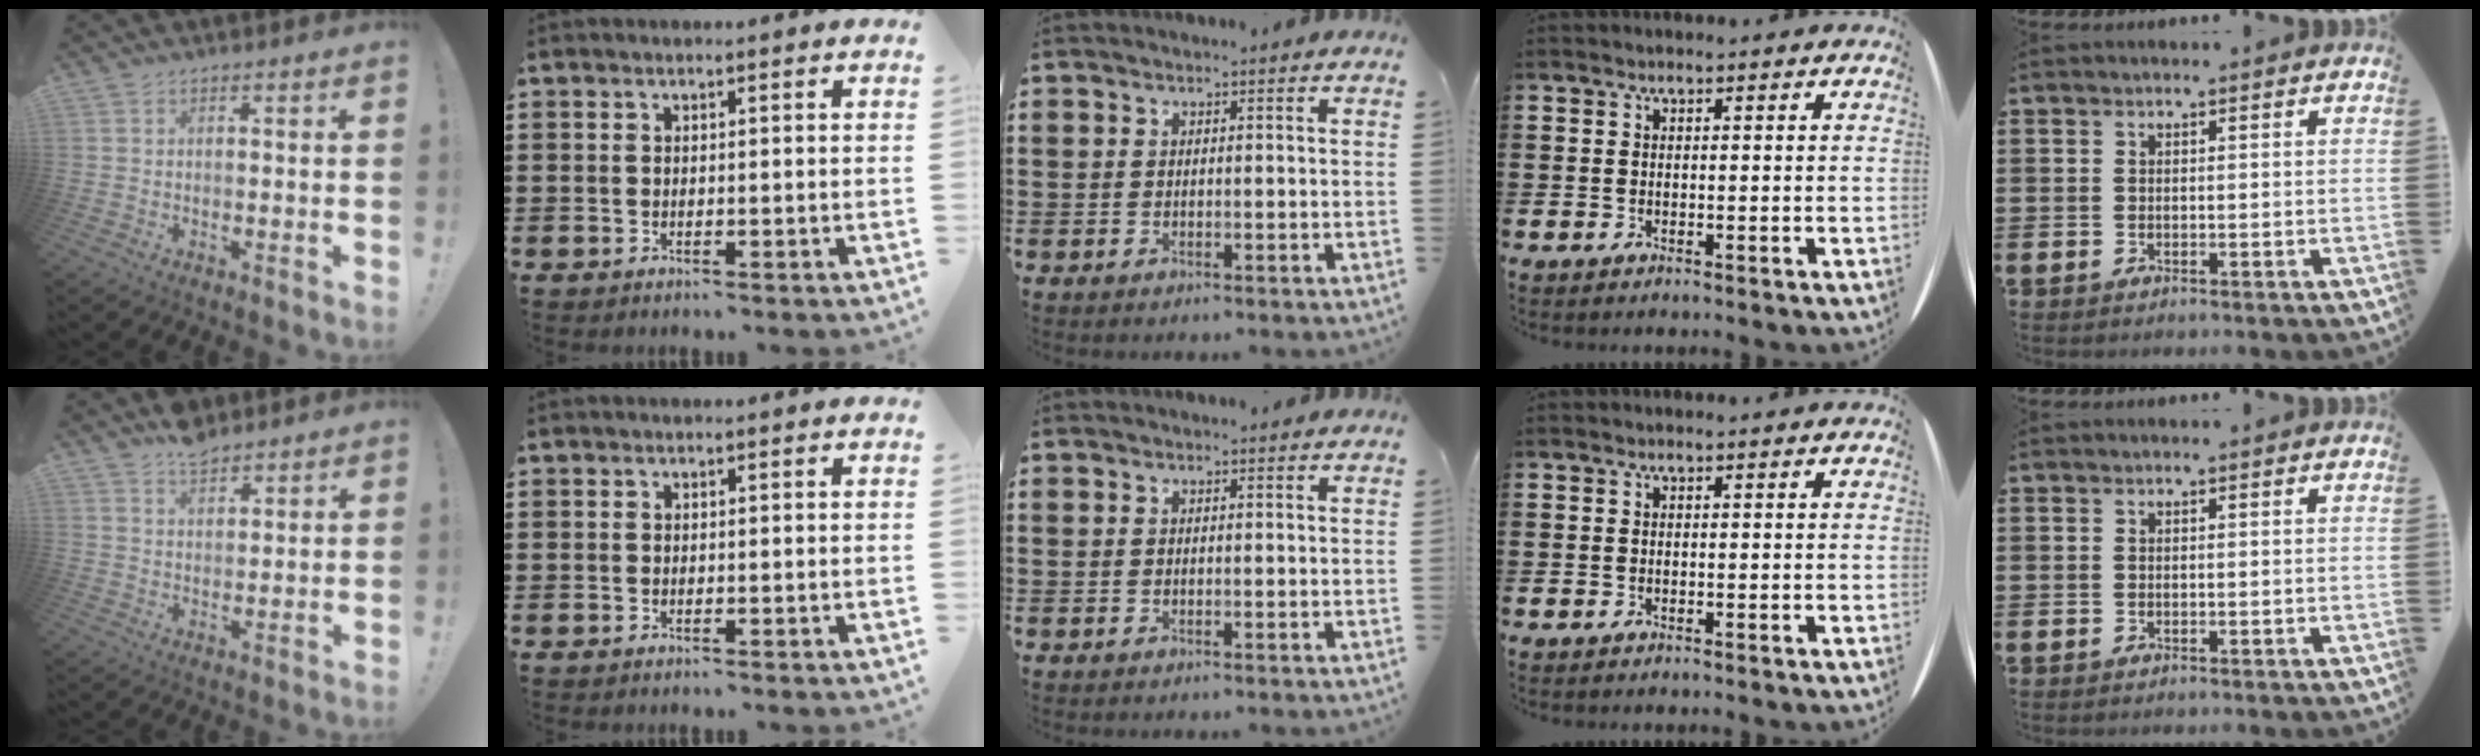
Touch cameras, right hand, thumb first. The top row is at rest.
{"thumb": {"total": 5.7, "force": [4.6, 2.8, 2.0], "torque": [-0.026, -0.024, 0.084]}}